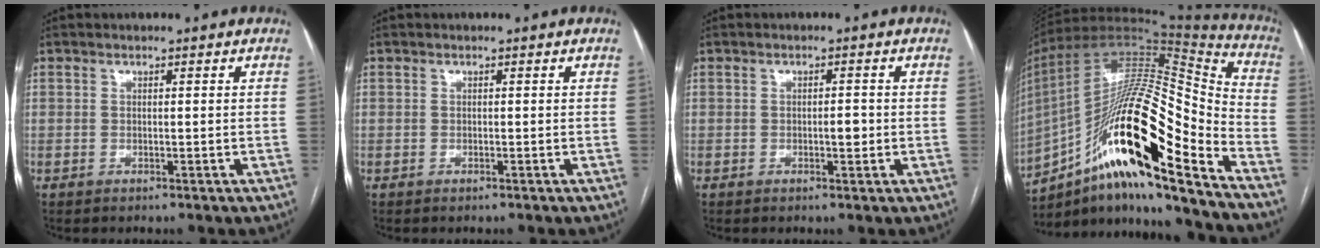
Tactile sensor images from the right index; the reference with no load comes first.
{"total": 0.0}
{"total": 1.9, "force": [-0.3, 0.6, 1.8], "torque": [-0.027, 0.001, -0.005]}
{"total": 27.8, "force": [-14.7, 4.5, 23.1], "torque": [-0.396, 0.006, -0.253]}